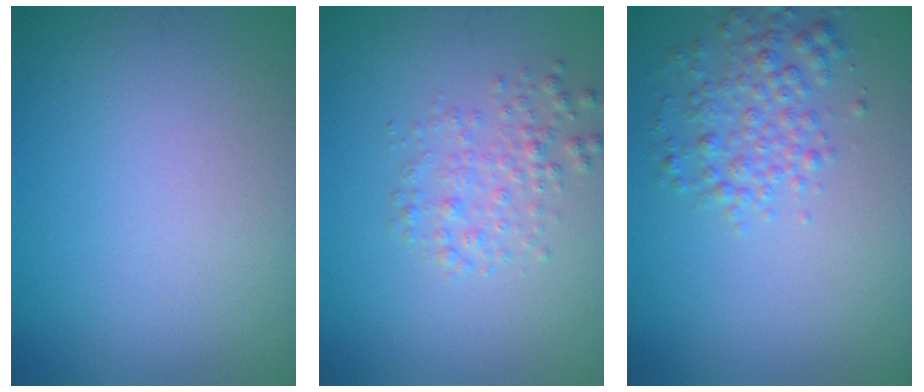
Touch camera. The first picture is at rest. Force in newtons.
{"total": 2.3, "press": 2.3, "slide": 0.0}
{"total": 3.1, "press": 3.1, "slide": 0.1}